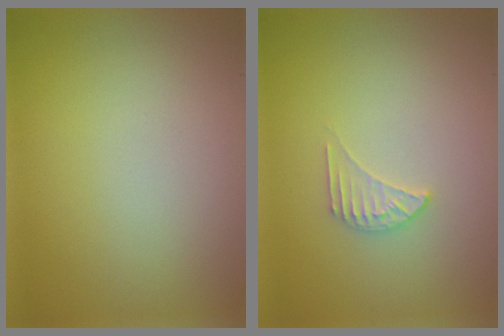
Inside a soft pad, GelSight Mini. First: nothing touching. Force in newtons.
{"total": 1.7, "press": 1.7, "slide": 0.1}